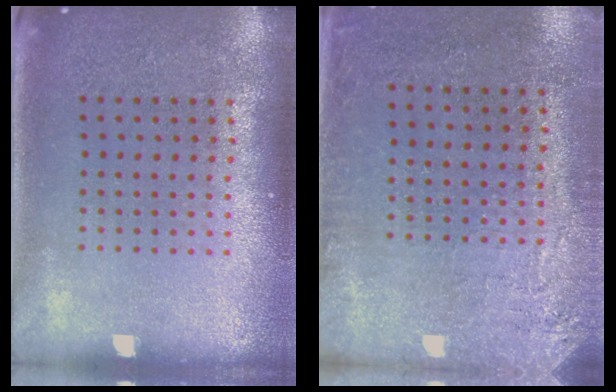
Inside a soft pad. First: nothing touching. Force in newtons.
{"total": 2.7, "press": 2.3, "slide": 1.4}